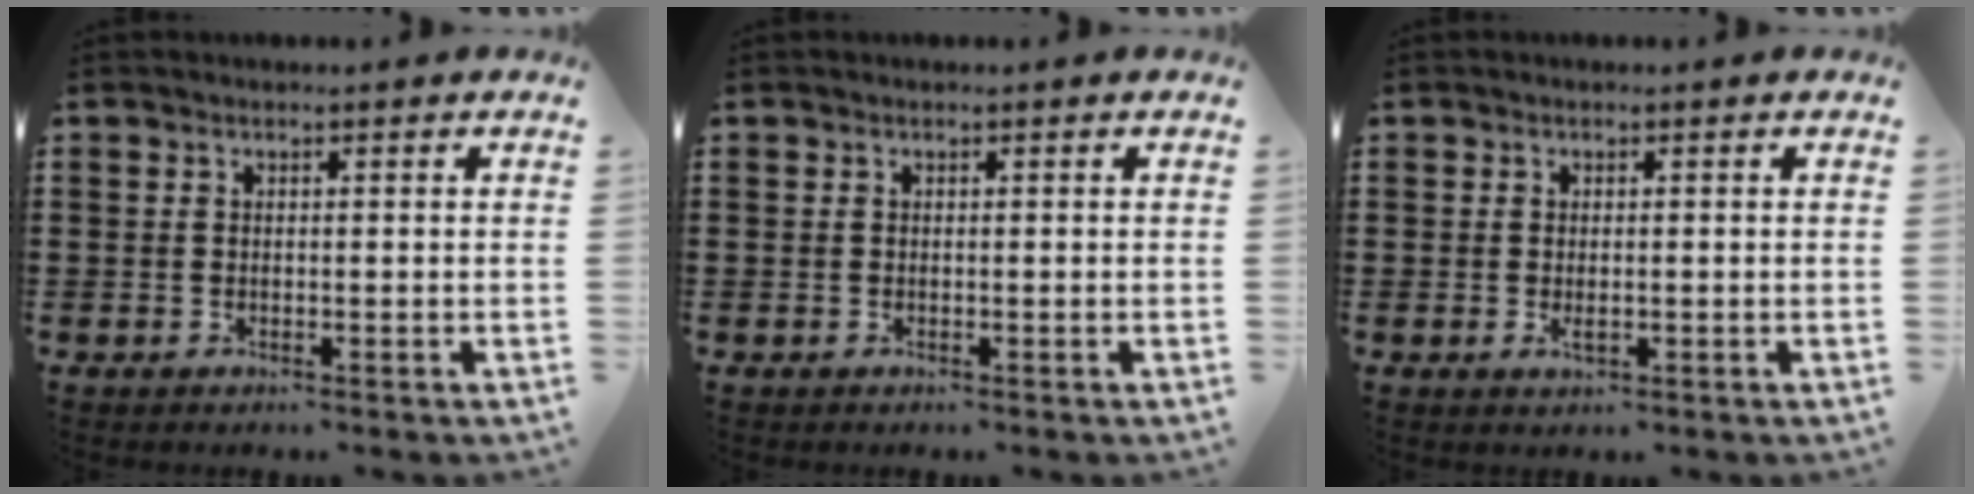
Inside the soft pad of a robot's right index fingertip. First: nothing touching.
{"total": 0.0}
{"total": 1.3, "force": [-0.2, 0.5, 1.2], "torque": [-0.022, -0.001, -0.003]}